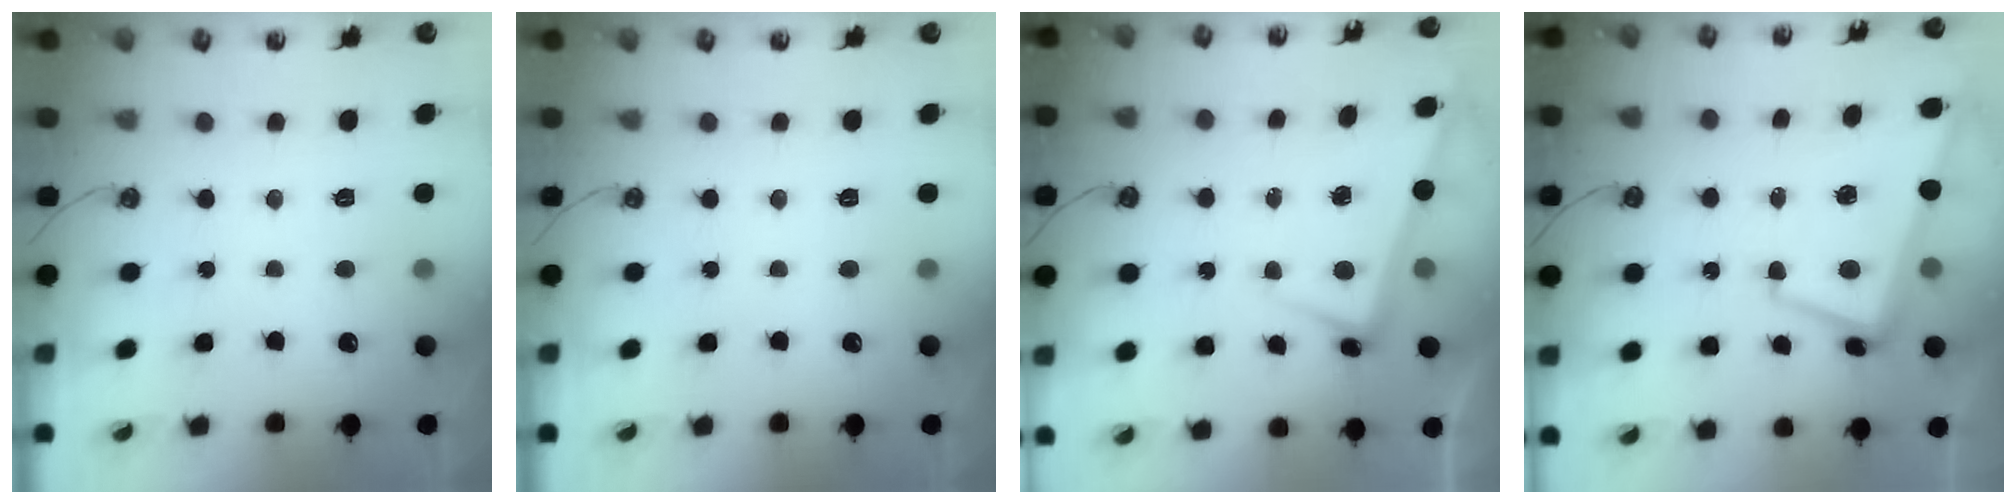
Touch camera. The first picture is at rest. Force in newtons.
{"total": 0.0}
{"total": 2.6, "press": 2.5, "slide": 0.7}
{"total": 4.7, "press": 4.4, "slide": 1.7}